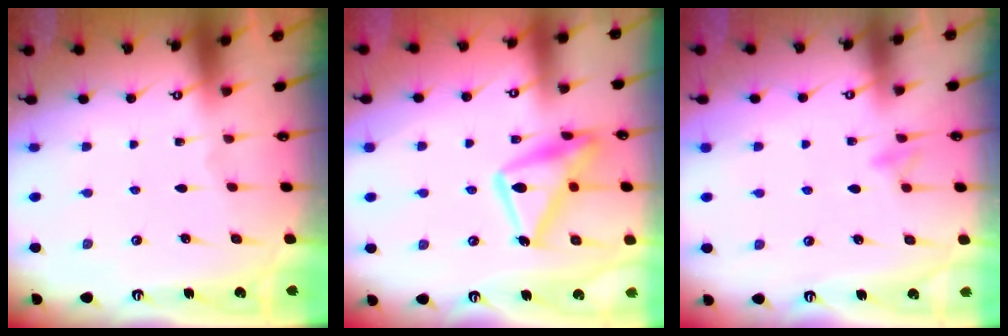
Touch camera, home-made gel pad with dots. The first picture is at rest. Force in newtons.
{"total": 18.8, "press": 18.7, "slide": 1.3}
{"total": 8.1, "press": 8.1, "slide": 0.7}